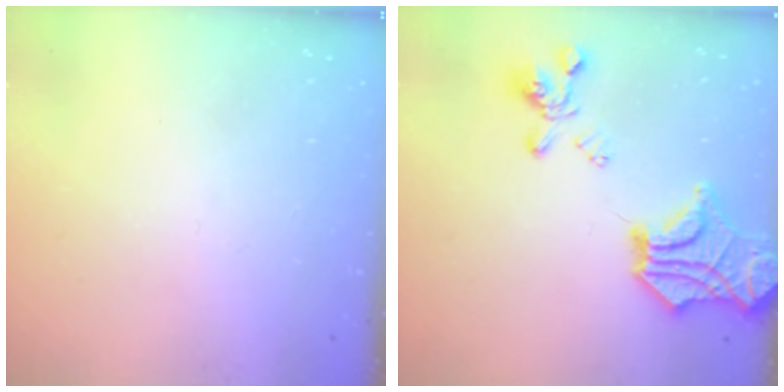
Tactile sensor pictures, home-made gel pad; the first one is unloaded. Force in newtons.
{"total": 10.8, "press": 10.5, "slide": 2.8}